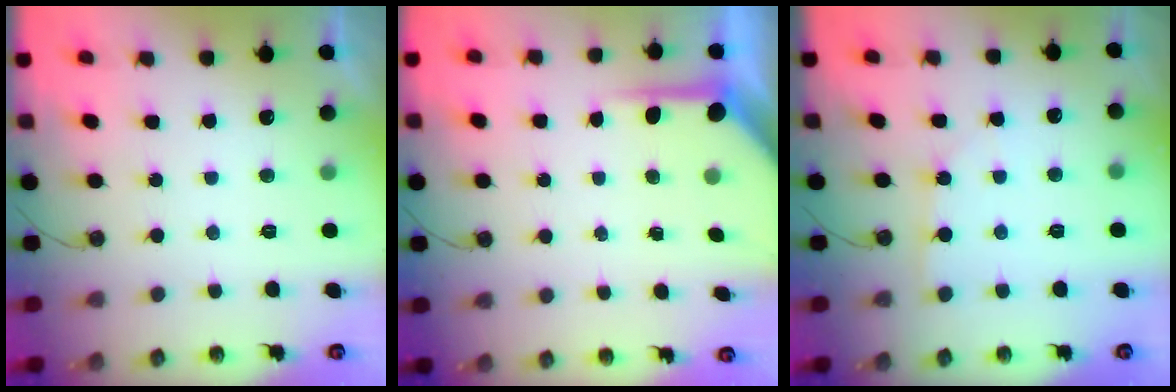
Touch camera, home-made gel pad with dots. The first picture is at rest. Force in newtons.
{"total": 5.3, "press": 5.2, "slide": 0.3}
{"total": 1.9, "press": 1.9, "slide": 0.2}